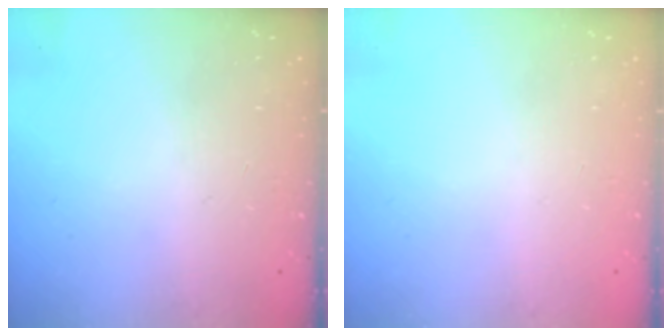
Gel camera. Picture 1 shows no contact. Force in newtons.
{"total": 0.0}